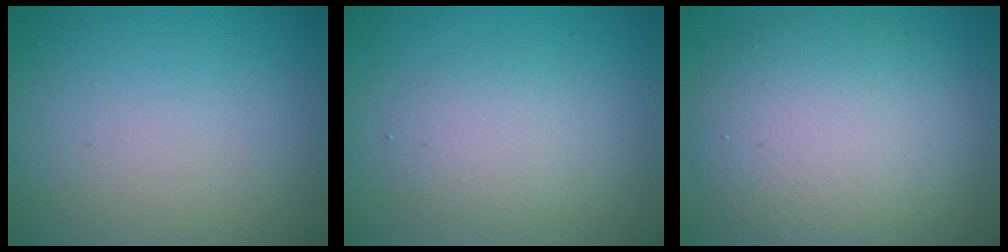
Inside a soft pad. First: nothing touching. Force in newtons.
{"total": 2.7, "press": 2.7, "slide": 0.2}
{"total": 8.9, "press": 8.9, "slide": 0.3}